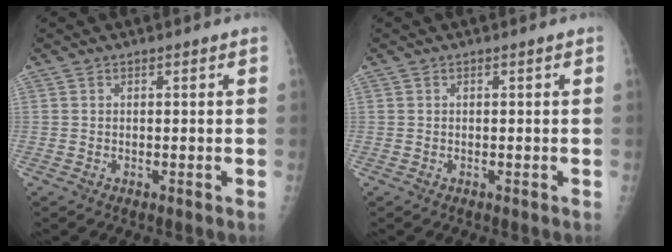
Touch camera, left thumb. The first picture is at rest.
{"total": 0.0}